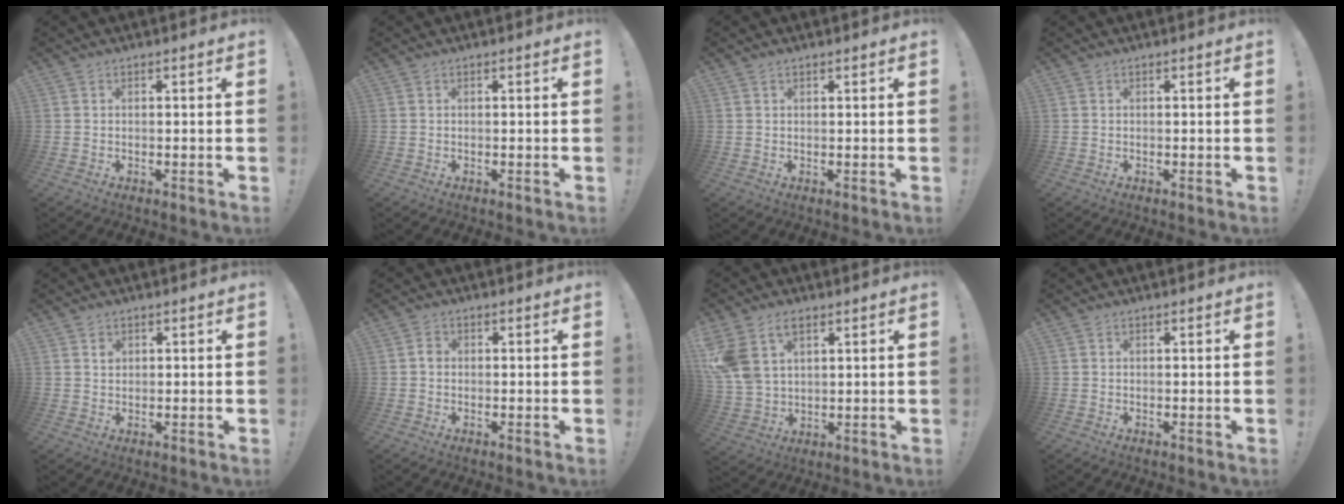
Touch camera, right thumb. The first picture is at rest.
{"total": 0.0}
{"total": 0.6, "force": [0.6, 0.1, 0.2], "torque": [0.004, -0.003, 0.010]}
{"total": 0.0}
{"total": 1.4, "force": [0.8, 1.1, 0.4], "torque": [0.002, -0.002, 0.012]}
{"total": 1.6, "force": [-0.4, 1.4, 0.8], "torque": [-0.006, 0.004, -0.009]}
{"total": 11.1, "force": [5.4, 7.3, 6.4], "torque": [-0.129, -0.016, 0.108]}
{"total": 0.0}